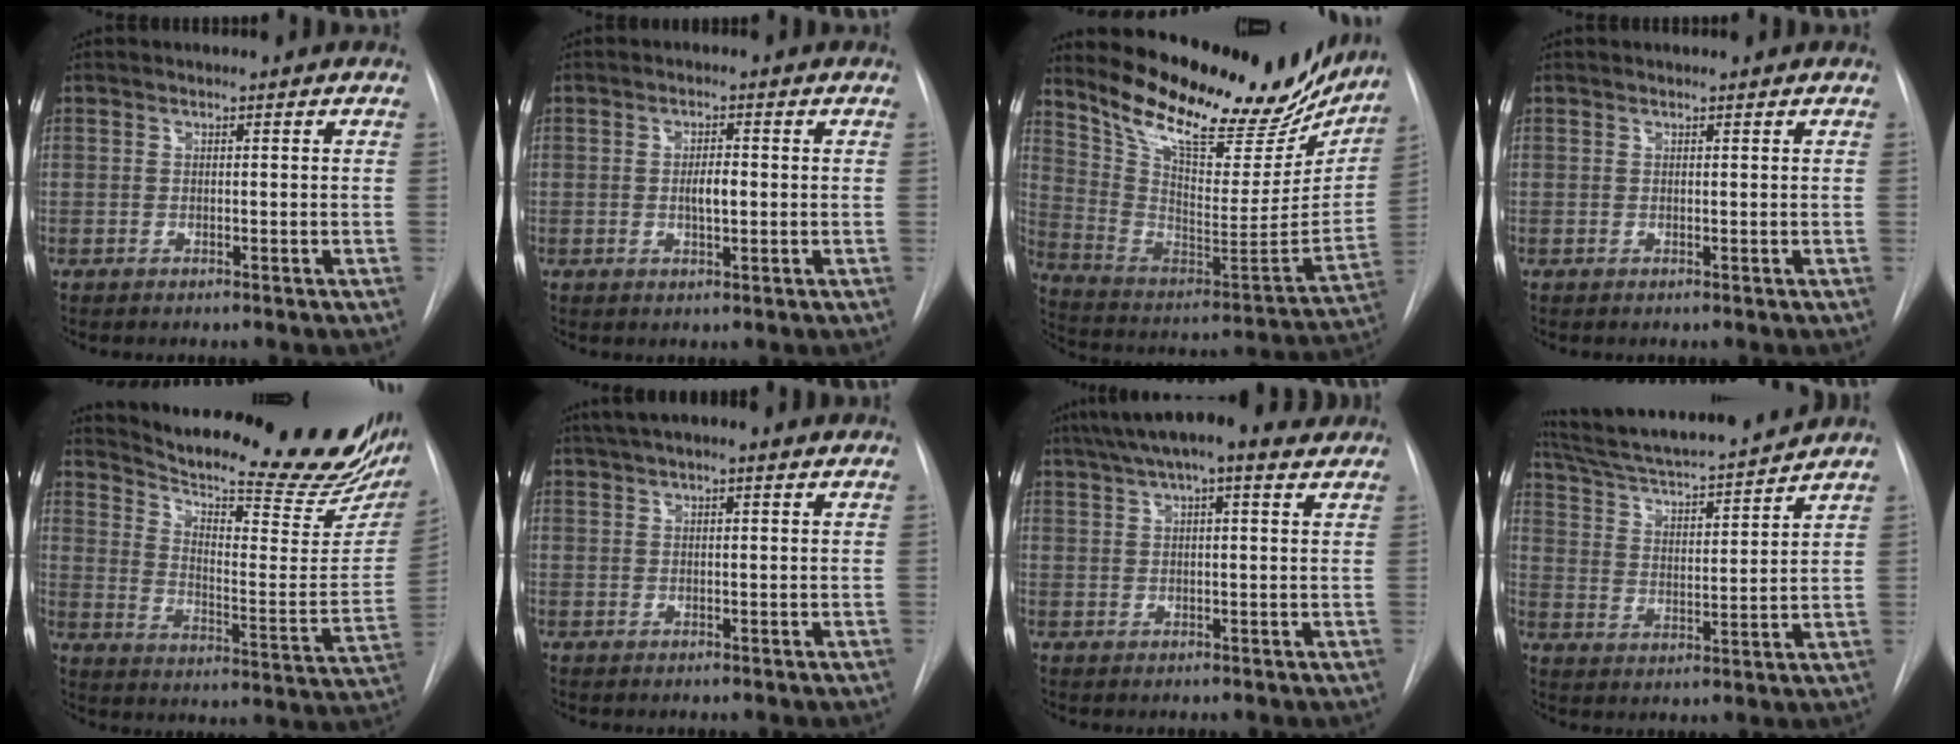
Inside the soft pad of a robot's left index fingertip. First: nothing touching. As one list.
[{"total": 2.8, "force": [-0.2, 0.9, 2.6], "torque": [-0.046, -0.002, -0.003]}, {"total": 26.5, "force": [21.3, 8.8, 13.0], "torque": [-0.210, -0.017, 0.314]}, {"total": 0.6, "force": [0.5, 0.1, 0.1], "torque": [-0.004, 0.003, 0.006]}, {"total": 28.1, "force": [23.8, 5.2, 13.9], "torque": [-0.215, -0.077, 0.303]}, {"total": 6.8, "force": [5.0, 1.2, 4.5], "torque": [-0.074, 0.035, 0.074]}, {"total": 14.5, "force": [12.2, 2.7, 7.2], "torque": [-0.130, 0.037, 0.170]}, {"total": 18.4, "force": [16.8, 1.1, 7.4], "torque": [-0.128, 0.007, 0.266]}]